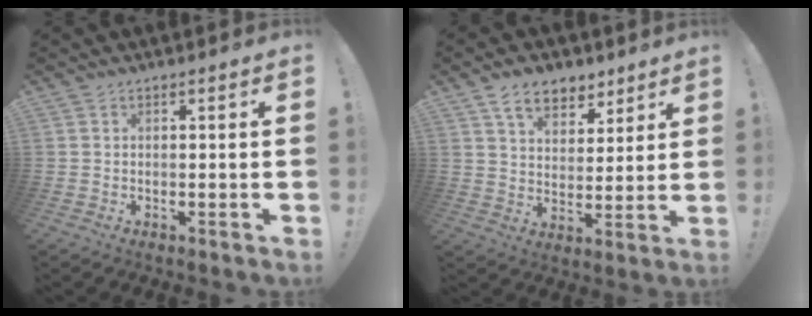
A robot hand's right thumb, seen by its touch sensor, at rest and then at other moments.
{"total": 10.4, "force": [6.7, 6.4, 4.6], "torque": [-0.067, -0.036, 0.129]}